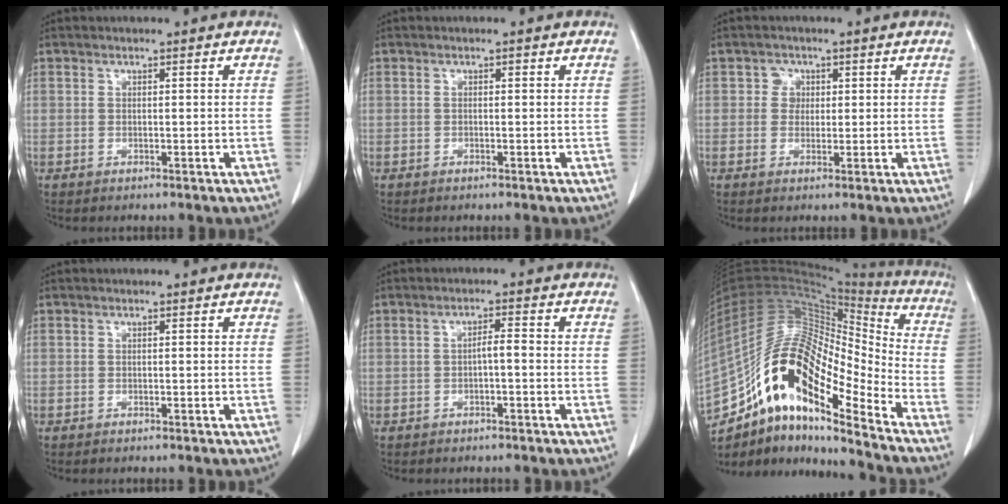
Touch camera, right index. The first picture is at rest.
{"total": 0.0}
{"total": 2.1, "force": [0.6, 2.0, 0.3], "torque": [0.003, 0.003, 0.007]}
{"total": 0.0}
{"total": 2.0, "force": [-0.5, 0.3, 1.9], "torque": [-0.030, 0.005, -0.009]}
{"total": 21.6, "force": [-13.8, 5.9, 15.6], "torque": [-0.314, 0.037, -0.242]}